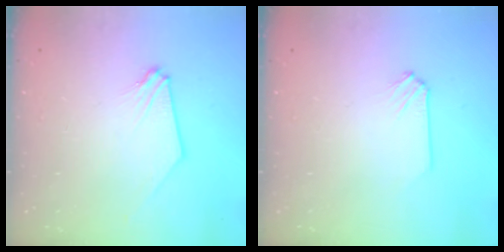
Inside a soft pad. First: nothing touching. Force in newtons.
{"total": 0.0}